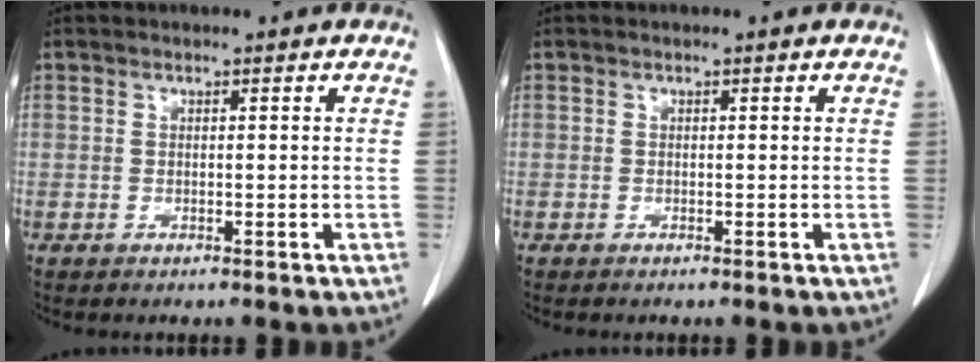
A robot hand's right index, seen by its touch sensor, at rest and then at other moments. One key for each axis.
{"total": 0.0}